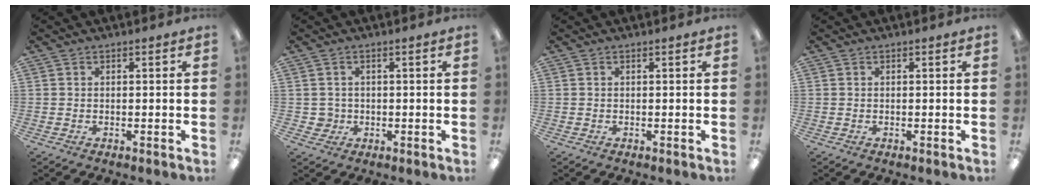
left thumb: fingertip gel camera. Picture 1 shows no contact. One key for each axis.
{"total": 2.4, "fx": 0.0, "fy": 2.4, "fz": 0.4, "tx": -0.011, "ty": 0.002, "tz": -0.001}
{"total": 0.0}
{"total": 0.0}